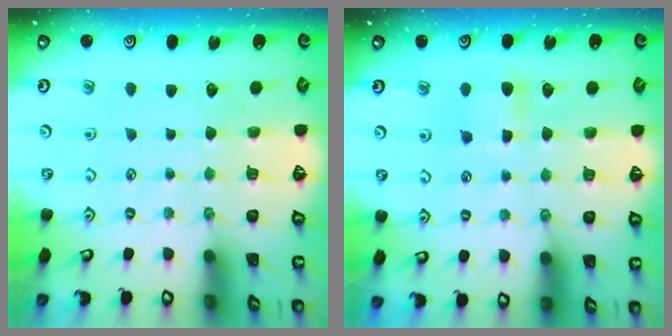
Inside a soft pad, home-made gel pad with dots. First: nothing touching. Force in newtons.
{"total": 5.0, "press": 5.0, "slide": 0.7}